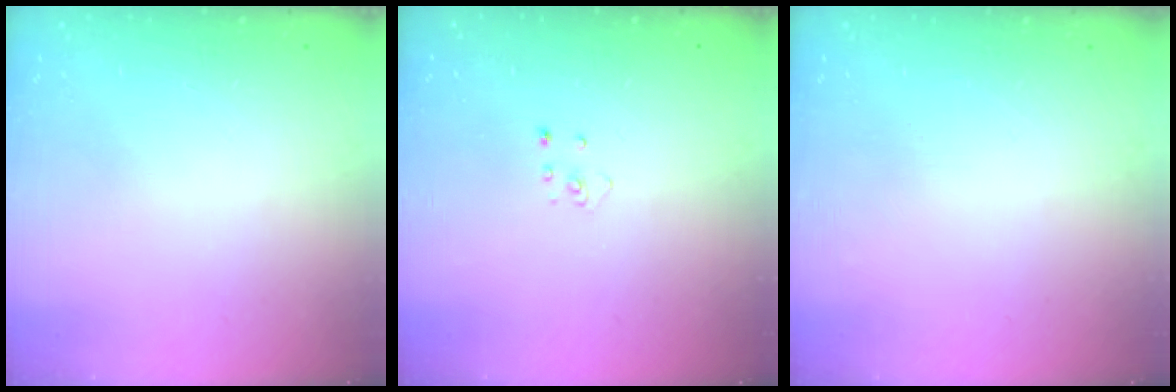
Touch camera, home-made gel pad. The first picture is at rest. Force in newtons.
{"total": 2.2, "press": 2.2, "slide": 0.2}
{"total": 0.0}